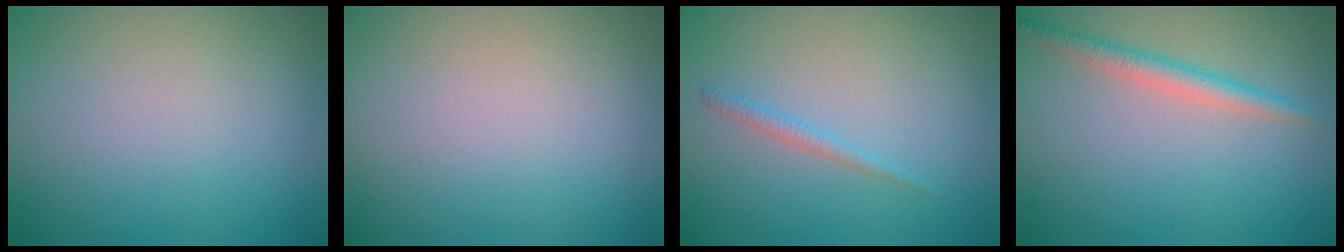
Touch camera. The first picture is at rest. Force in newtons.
{"total": 0.0}
{"total": 1.0, "press": 1.0, "slide": 0.1}
{"total": 2.2, "press": 2.1, "slide": 0.0}